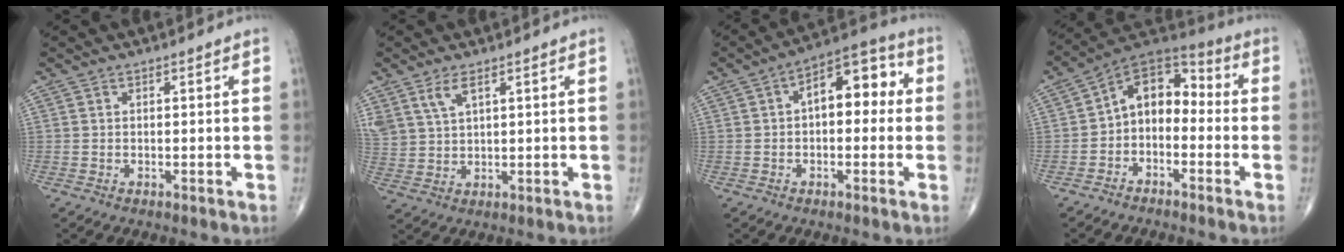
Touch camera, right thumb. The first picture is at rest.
{"total": 5.2, "force": [3.2, 2.3, 3.4], "torque": [-0.070, -0.010, 0.073]}
{"total": 11.0, "force": [1.2, 6.1, 9.1], "torque": [-0.097, 0.036, 0.006]}
{"total": 10.7, "force": [-1.6, 7.3, 7.7], "torque": [-0.088, 0.055, -0.047]}